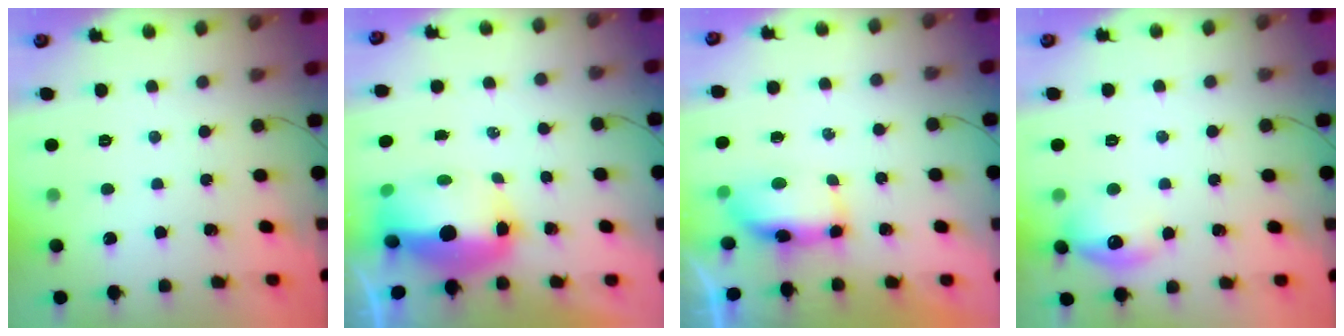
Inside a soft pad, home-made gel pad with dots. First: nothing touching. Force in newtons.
{"total": 12.2, "press": 11.8, "slide": 2.8}
{"total": 6.7, "press": 6.7, "slide": 0.5}
{"total": 10.9, "press": 10.9, "slide": 0.8}